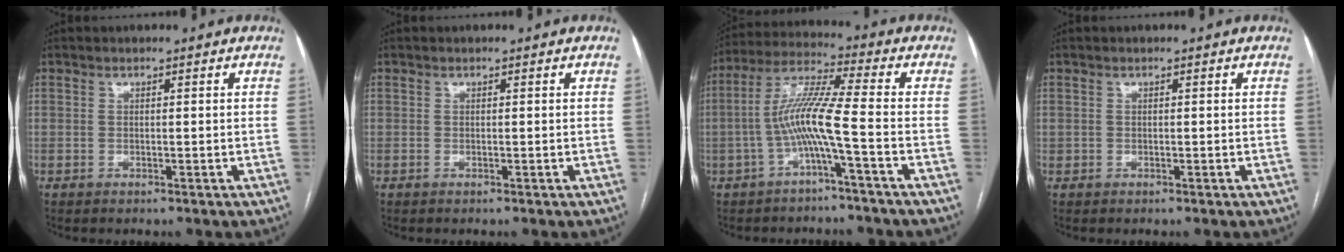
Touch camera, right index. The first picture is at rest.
{"total": 0.0}
{"total": 8.5, "force": [-2.6, -0.7, 8.0], "torque": [-0.164, 0.020, -0.053]}
{"total": 0.0}